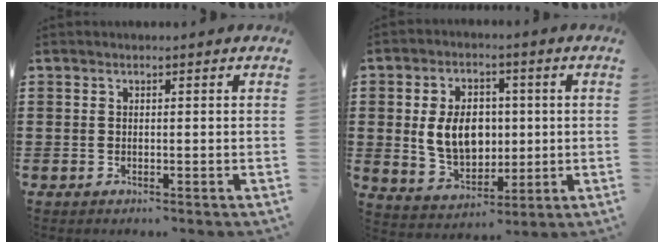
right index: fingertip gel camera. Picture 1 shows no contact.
{"total": 8.7, "force": [0.6, 6.2, 6.0], "torque": [-0.122, 0.010, 0.007]}